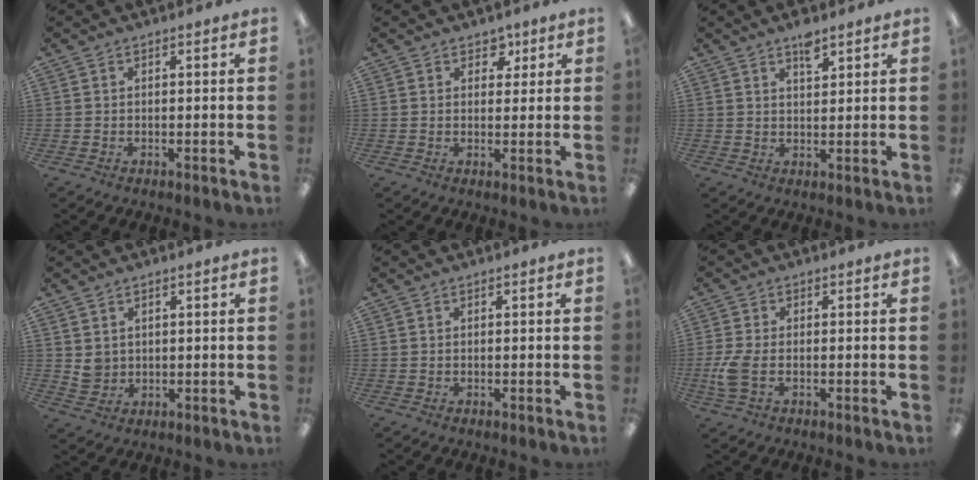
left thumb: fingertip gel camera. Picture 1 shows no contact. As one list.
[{"total": 3.5, "force": [2.0, 2.6, 1.2], "torque": [-0.004, -0.005, 0.033]}, {"total": 4.2, "force": [3.1, 1.5, 2.4], "torque": [-0.029, -0.016, 0.051]}, {"total": 3.2, "force": [1.5, 2.8, 0.6], "torque": [-0.011, -0.001, 0.028]}, {"total": 0.0}, {"total": 5.3, "force": [-0.9, 2.7, 4.5], "torque": [-0.101, 0.000, -0.018]}]